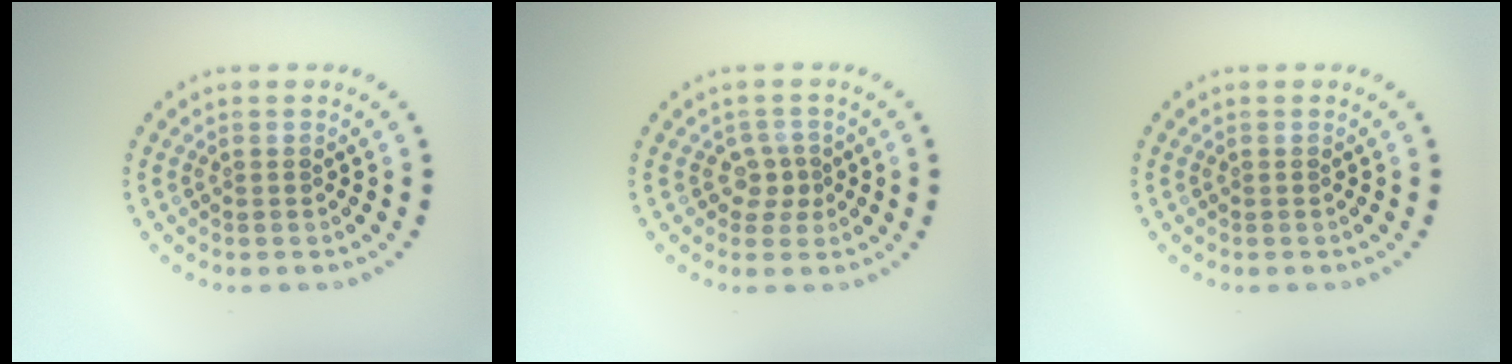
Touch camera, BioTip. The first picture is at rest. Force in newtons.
{"total": 2.0, "press": 1.5, "slide": 1.2}
{"total": 0.0}